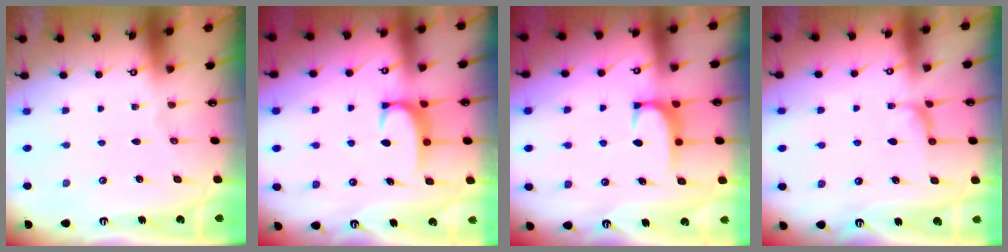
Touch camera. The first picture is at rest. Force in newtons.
{"total": 2.8, "press": 2.7, "slide": 0.4}
{"total": 1.6, "press": 1.5, "slide": 0.5}
{"total": 2.9, "press": 2.7, "slide": 0.9}